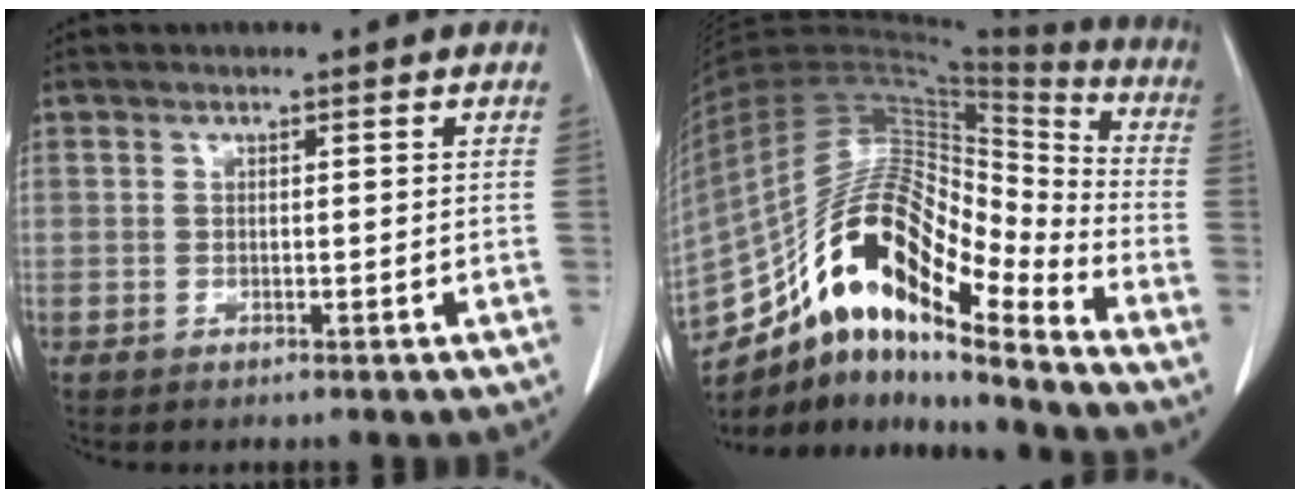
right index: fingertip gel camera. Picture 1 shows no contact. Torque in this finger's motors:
{"motor_torque": [1.14, -0.99, 1.05, 0.21]}